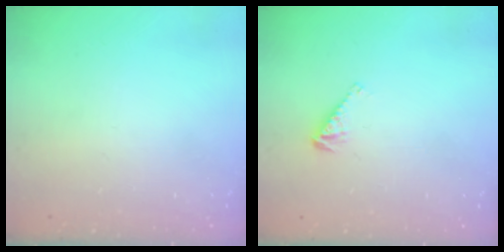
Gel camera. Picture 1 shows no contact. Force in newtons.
{"total": 3.3, "press": 3.3, "slide": 0.6}